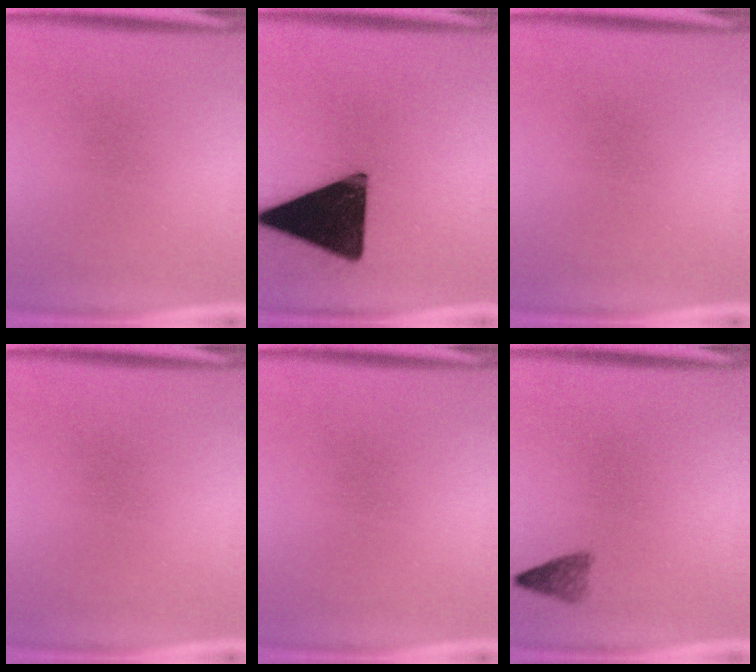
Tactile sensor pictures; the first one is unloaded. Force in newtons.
{"total": 20.0}
{"total": 0.0}
{"total": 0.0}
{"total": 0.0}
{"total": 1.9}